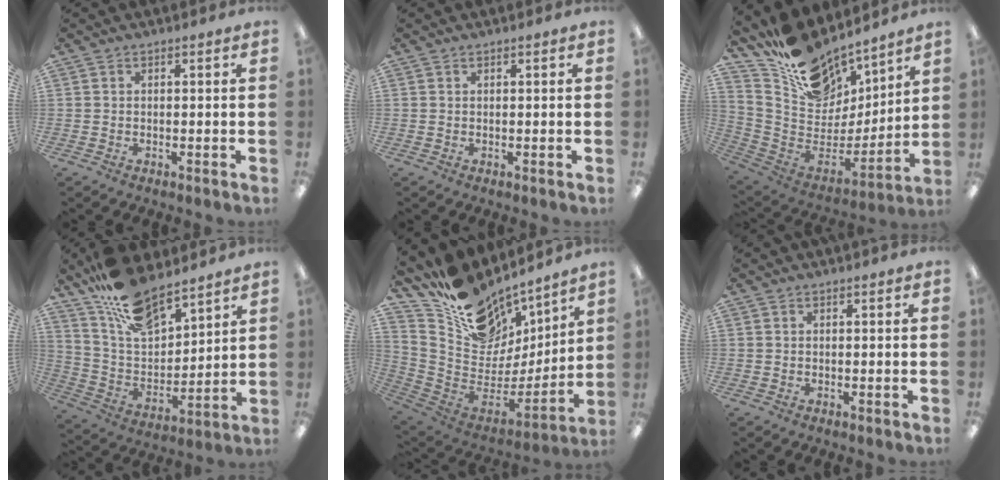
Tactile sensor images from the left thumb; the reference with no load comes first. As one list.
[{"total": 0.5, "force": [0.4, 0.1, 0.3], "torque": [-0.006, 0.002, 0.008]}, {"total": 17.1, "force": [15.3, 5.4, 5.2], "torque": [-0.136, -0.112, 0.284]}, {"total": 15.8, "force": [13.3, 5.4, 6.6], "torque": [-0.151, -0.077, 0.243]}, {"total": 17.4, "force": [13.8, 9.1, 5.3], "torque": [-0.114, -0.125, 0.258]}, {"total": 0.0}]